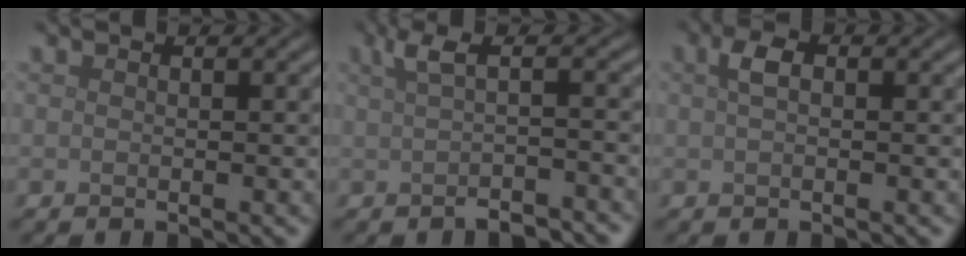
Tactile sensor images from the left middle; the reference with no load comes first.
{"total": 3.2, "force": [-0.2, 1.0, 3.0], "torque": [-0.049, 0.003, -0.003]}
{"total": 1.8, "force": [0.5, 0.9, 1.5], "torque": [-0.029, 0.006, 0.004]}